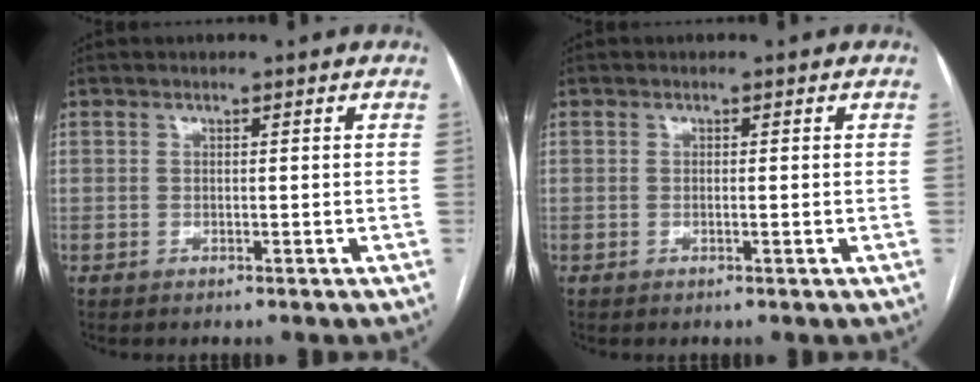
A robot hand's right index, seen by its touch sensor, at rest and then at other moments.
{"total": 0.9, "force": [-0.2, -0.2, 0.8], "torque": [-0.014, 0.000, -0.002]}